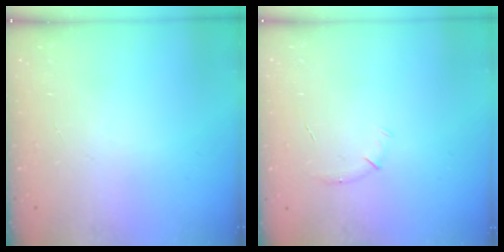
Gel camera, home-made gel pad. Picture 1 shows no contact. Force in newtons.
{"total": 5.5, "press": 5.2, "slide": 1.6}